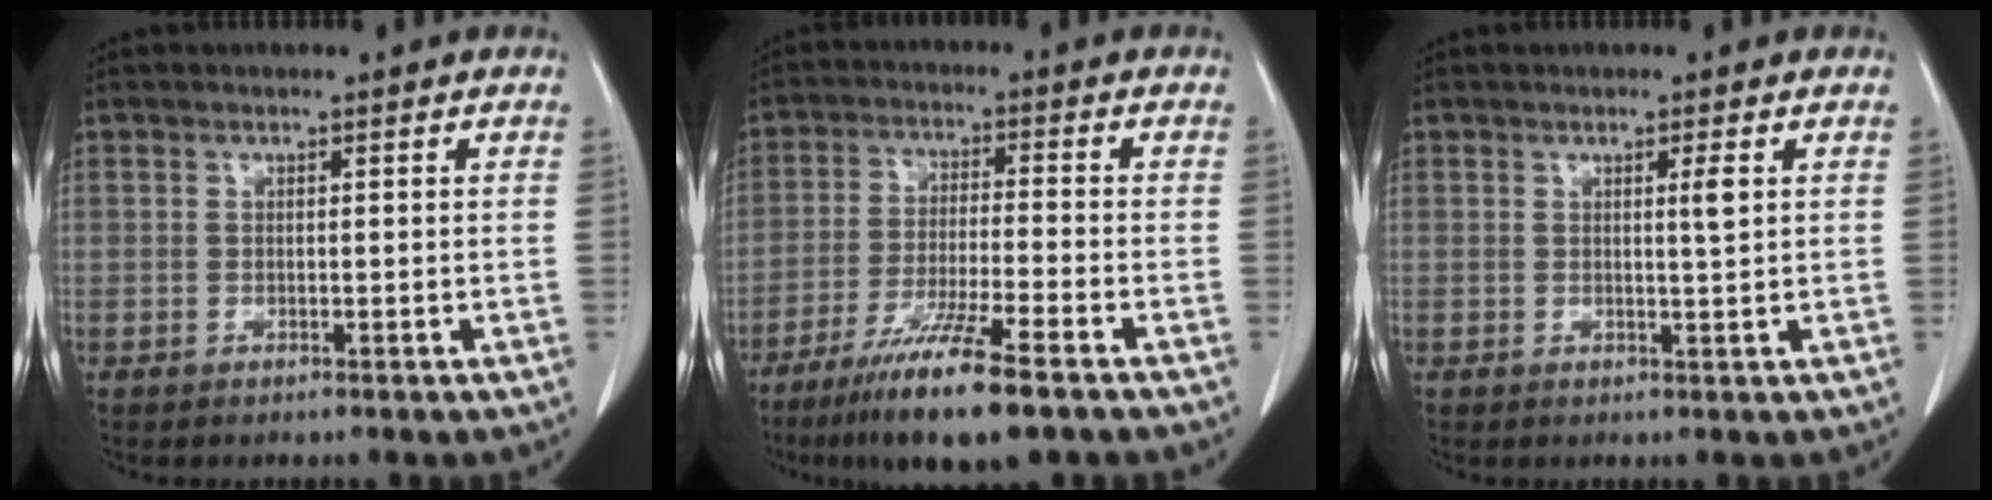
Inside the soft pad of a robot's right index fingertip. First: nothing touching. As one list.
[{"total": 11.6, "force": [-7.7, 0.3, 8.7], "torque": [-0.159, -0.034, -0.133]}, {"total": 1.8, "force": [0.5, -0.2, 1.7], "torque": [-0.029, -0.002, 0.009]}]